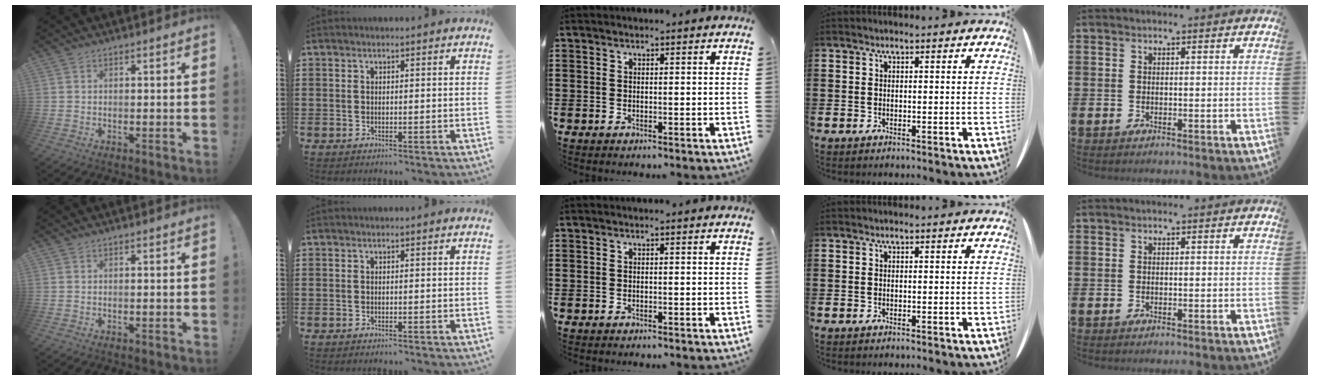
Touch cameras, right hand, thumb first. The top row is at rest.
{}